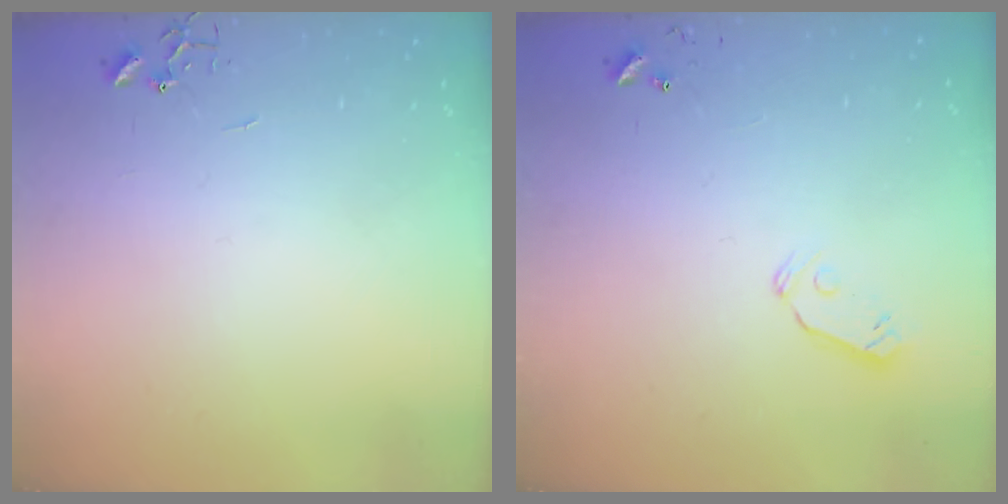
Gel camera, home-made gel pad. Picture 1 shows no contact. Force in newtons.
{"total": 5.9, "press": 5.8, "slide": 1.0}